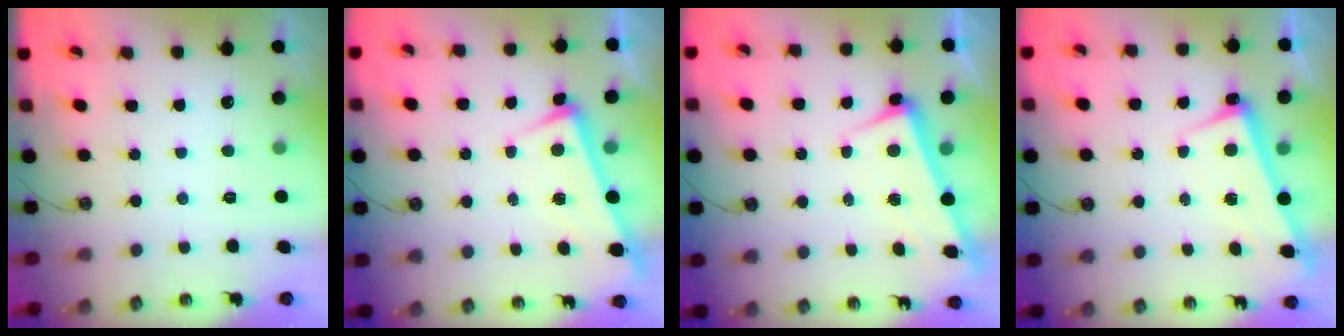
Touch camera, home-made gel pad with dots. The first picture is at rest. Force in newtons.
{"total": 1.6, "press": 1.5, "slide": 0.5}
{"total": 2.5, "press": 2.4, "slide": 0.6}
{"total": 2.5, "press": 2.3, "slide": 1.0}